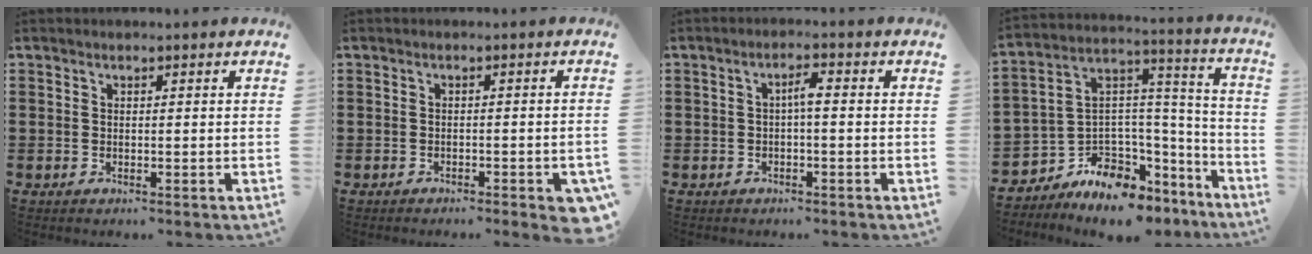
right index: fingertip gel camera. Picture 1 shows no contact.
{"total": 1.9, "force": [-1.5, 0.3, 1.2], "torque": [-0.019, 0.000, -0.027]}
{"total": 2.2, "force": [-0.4, 0.3, 2.2], "torque": [-0.042, 0.004, -0.009]}
{"total": 6.3, "force": [-4.9, 3.9, 0.5], "torque": [-0.027, -0.013, -0.088]}